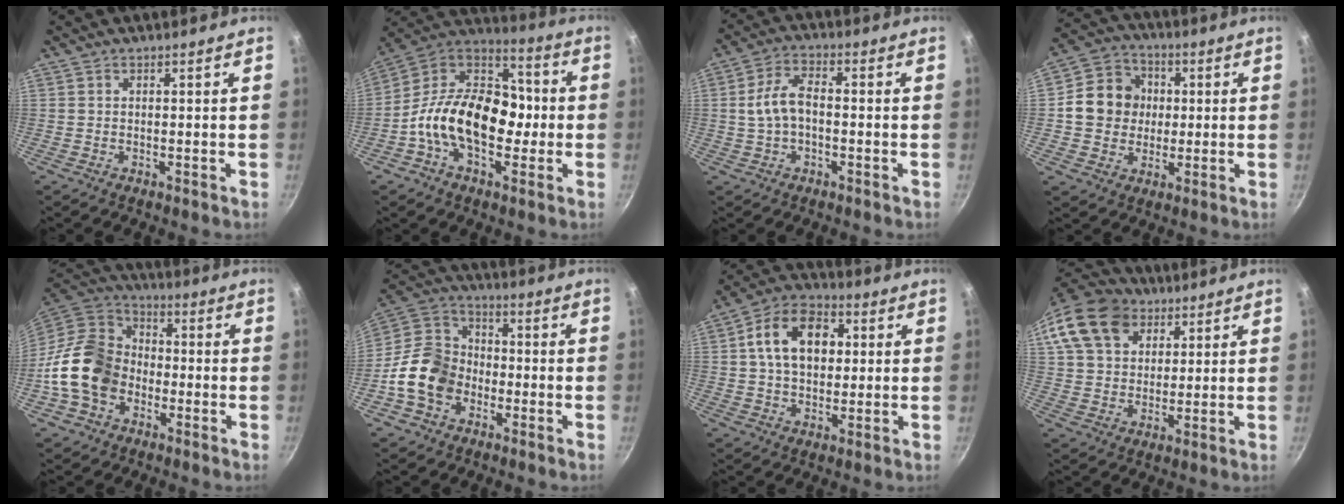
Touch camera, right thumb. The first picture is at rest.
{"total": 20.4, "force": [-3.1, 13.4, 15.1], "torque": [-0.205, 0.053, -0.075]}
{"total": 7.0, "force": [-0.6, 3.9, 5.7], "torque": [-0.107, 0.028, -0.015]}
{"total": 11.3, "force": [0.8, 10.2, 4.9], "torque": [-0.052, 0.018, 0.002]}
{"total": 15.8, "force": [-4.1, 12.3, 9.1], "torque": [-0.143, 0.042, -0.093]}
{"total": 13.4, "force": [-4.4, 10.4, 7.3], "torque": [-0.104, 0.041, -0.100]}
{"total": 13.7, "force": [2.6, 9.4, 9.5], "torque": [-0.130, 0.018, 0.029]}
{"total": 18.4, "force": [9.4, 13.1, 8.9], "torque": [-0.176, 0.011, 0.169]}